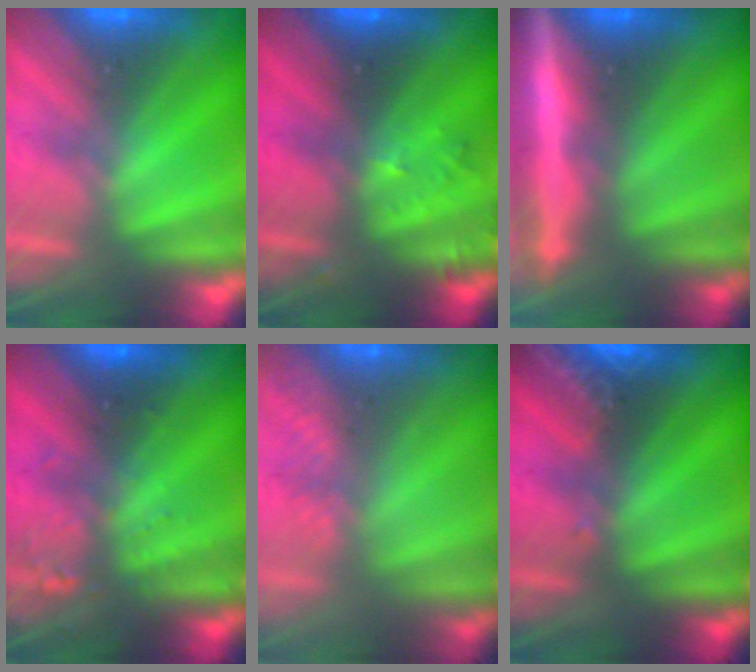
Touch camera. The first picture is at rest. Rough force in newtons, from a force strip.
{"total": 2.8}
{"total": 9.0}
{"total": 3.3}
{"total": 2.7}
{"total": 2.8}